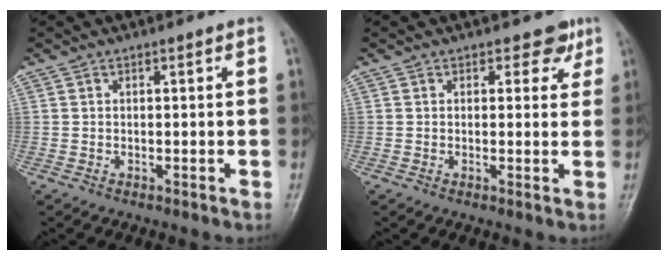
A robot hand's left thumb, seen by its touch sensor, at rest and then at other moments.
{"total": 3.1, "force": [2.0, 2.2, 0.9], "torque": [0.018, -0.009, 0.017]}